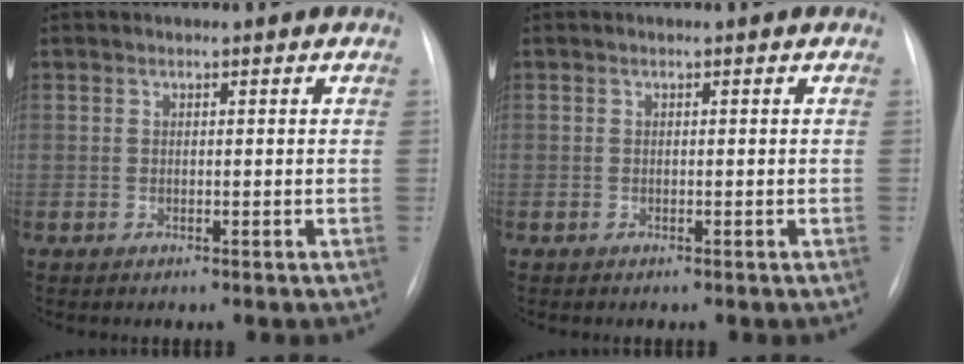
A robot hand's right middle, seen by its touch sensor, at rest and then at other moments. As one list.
[{"total": 0.0}]